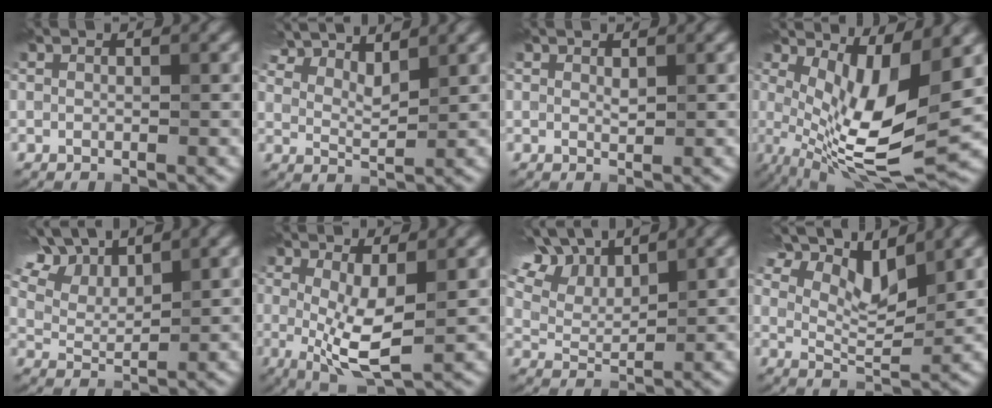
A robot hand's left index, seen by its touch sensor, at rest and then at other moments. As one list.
[{"total": 5.6, "force": [4.8, 1.4, 2.5], "torque": [-0.056, 0.011, 0.076]}, {"total": 0.6, "force": [0.4, 0.1, 0.4], "torque": [-0.010, -0.001, 0.008]}, {"total": 9.8, "force": [1.1, 3.0, 9.3], "torque": [-0.167, -0.019, 0.023]}, {"total": 10.2, "force": [7.4, 4.3, 5.5], "torque": [-0.127, 0.035, 0.118]}, {"total": 5.5, "force": [0.0, 1.7, 5.2], "torque": [-0.102, -0.013, 0.001]}, {"total": 11.0, "force": [7.5, 5.0, 6.2], "torque": [-0.139, 0.040, 0.118]}, {"total": 8.2, "force": [5.8, 2.8, 5.1], "torque": [-0.098, 0.016, 0.095]}]